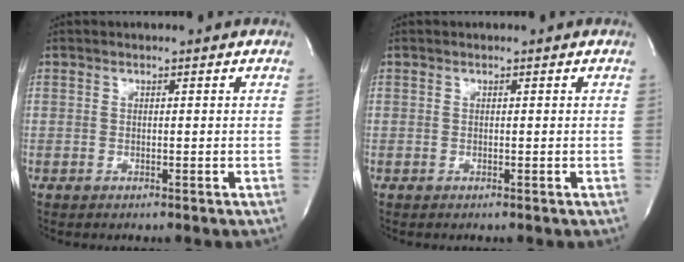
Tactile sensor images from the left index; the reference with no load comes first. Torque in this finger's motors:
{"motor_torque": [0.00, 0.00, 0.00, 0.01]}